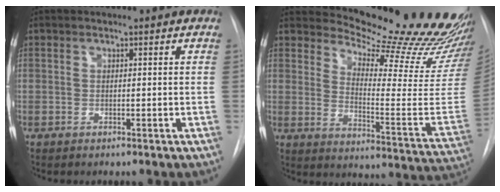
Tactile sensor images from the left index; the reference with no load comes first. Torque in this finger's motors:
{"motor_torque": [1.10, -1.04, -0.03, -0.06]}